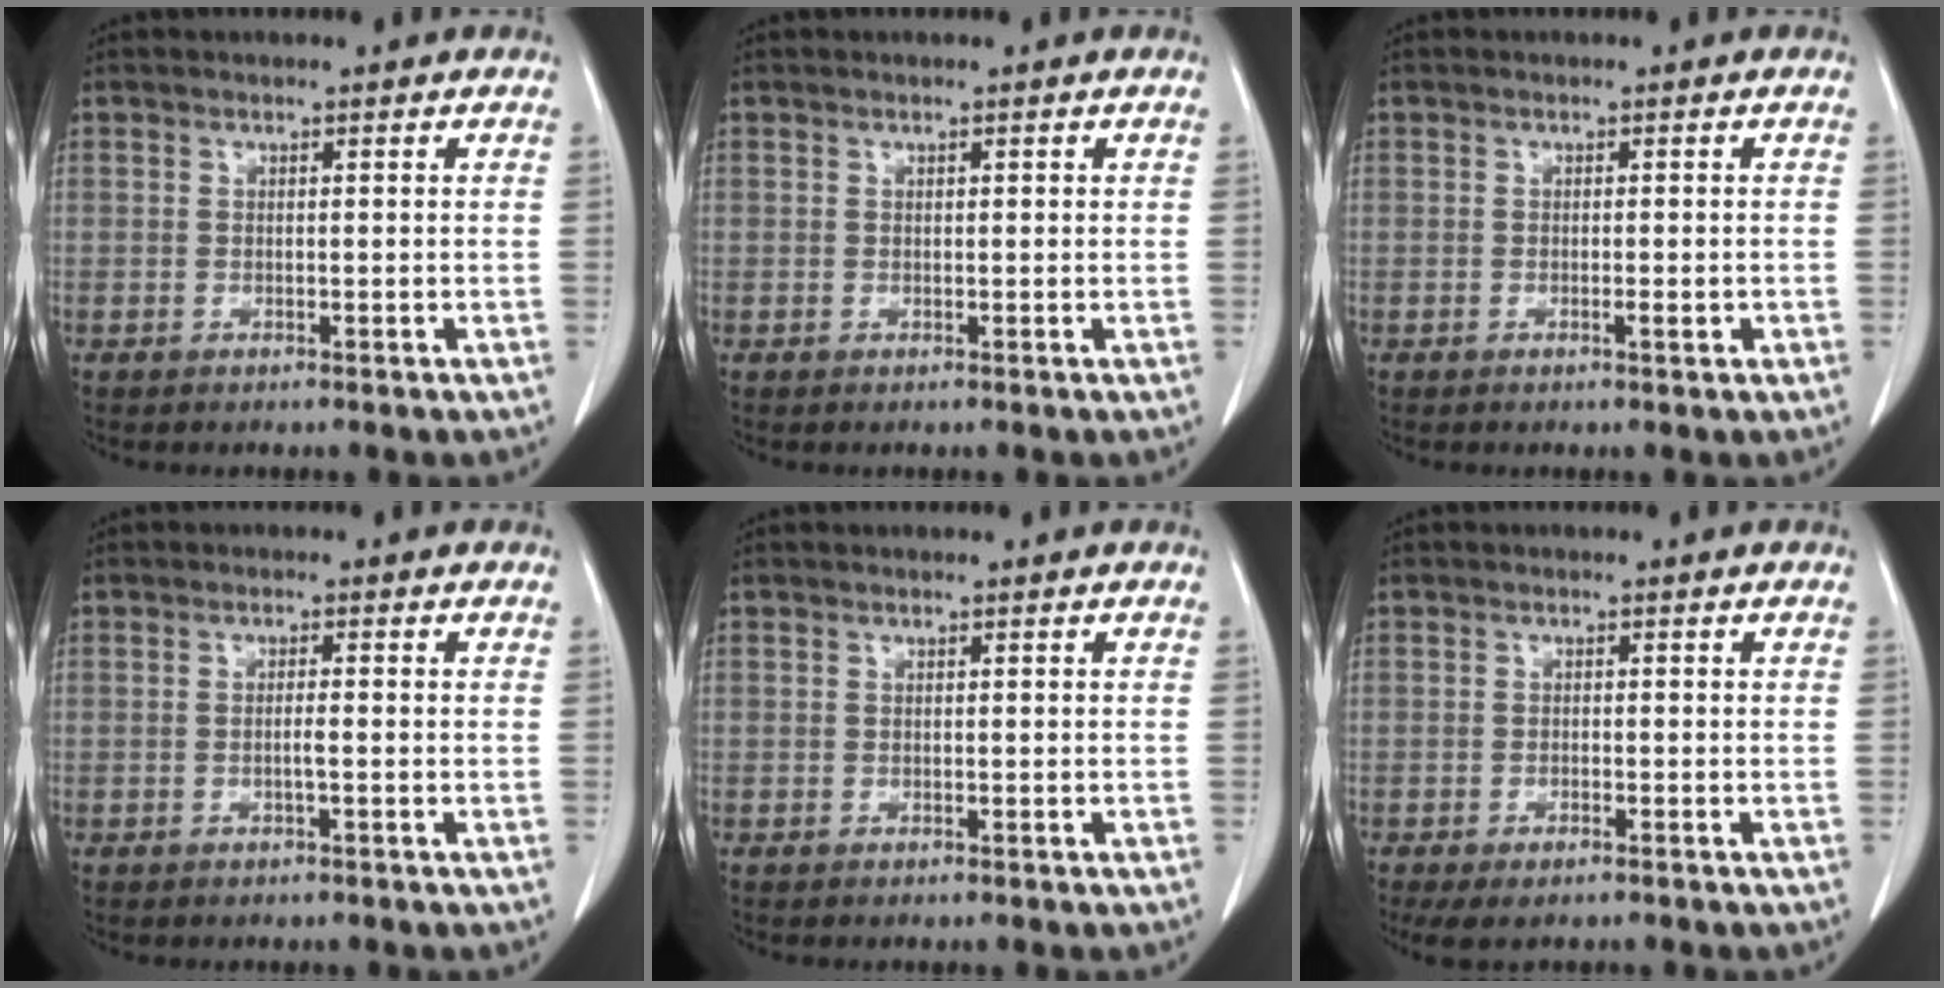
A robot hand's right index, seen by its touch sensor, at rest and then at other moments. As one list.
[{"total": 0.0}, {"total": 1.2, "force": [-0.4, 0.1, 1.1], "torque": [-0.018, 0.000, -0.003]}, {"total": 1.3, "force": [-0.3, -0.1, 1.3], "torque": [-0.022, 0.002, -0.004]}, {"total": 0.0}, {"total": 3.6, "force": [-2.5, 1.2, 2.3], "torque": [-0.044, -0.008, -0.037]}]